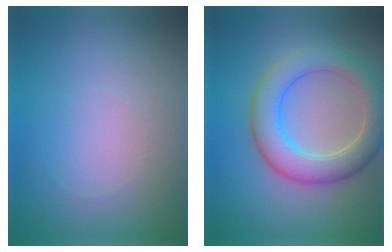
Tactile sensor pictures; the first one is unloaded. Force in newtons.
{"total": 5.7, "press": 5.7, "slide": 0.2}